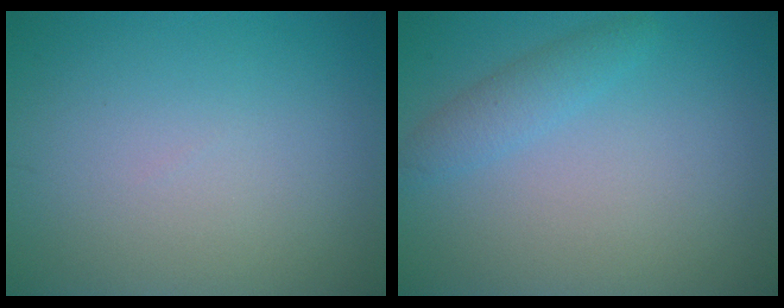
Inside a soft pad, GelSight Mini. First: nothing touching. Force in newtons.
{"total": 1.9, "press": 1.9, "slide": 0.1}